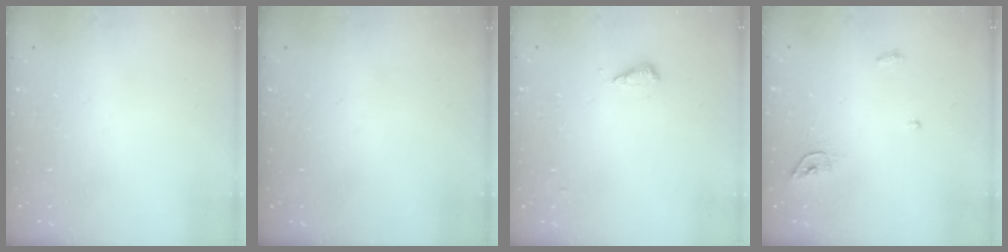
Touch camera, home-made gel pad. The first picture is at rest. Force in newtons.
{"total": 0.0}
{"total": 8.3, "press": 8.3, "slide": 0.9}
{"total": 4.5, "press": 4.5, "slide": 0.2}